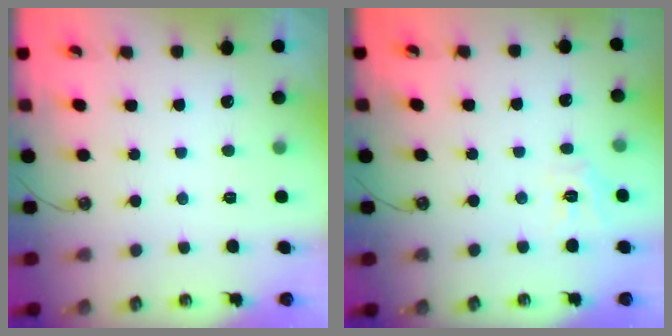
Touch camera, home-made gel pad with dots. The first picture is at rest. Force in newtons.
{"total": 5.6, "press": 5.6, "slide": 0.0}